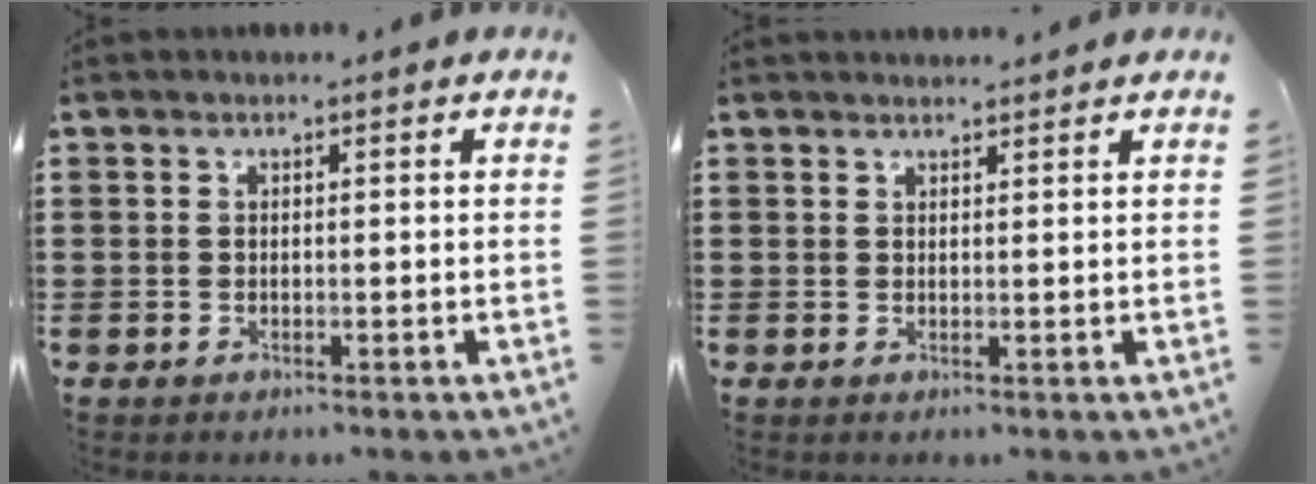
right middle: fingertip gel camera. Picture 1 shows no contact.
{"total": 1.2, "force": [1.2, 0.0, 0.1], "torque": [0.004, -0.004, 0.022]}